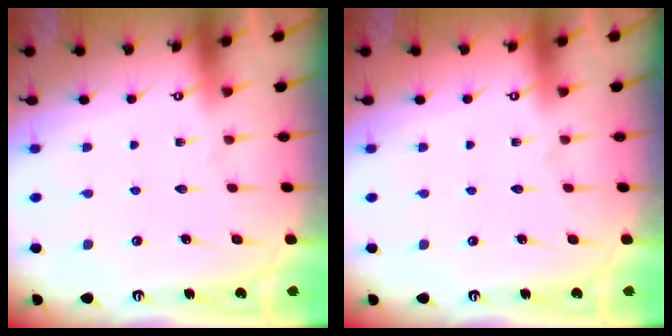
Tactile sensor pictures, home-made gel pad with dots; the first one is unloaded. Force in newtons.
{"total": 0.0}